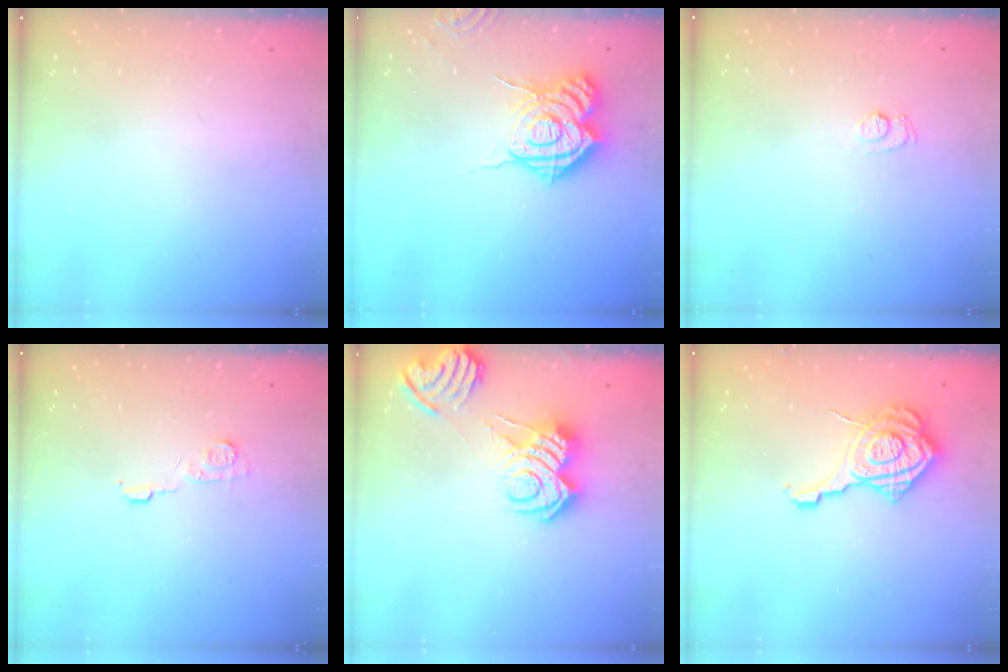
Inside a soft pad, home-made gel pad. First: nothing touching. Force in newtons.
{"total": 15.7, "press": 15.6, "slide": 1.9}
{"total": 5.7, "press": 5.7, "slide": 0.6}
{"total": 7.0, "press": 7.0, "slide": 0.6}
{"total": 11.9, "press": 11.8, "slide": 1.1}
{"total": 15.8, "press": 15.7, "slide": 1.1}